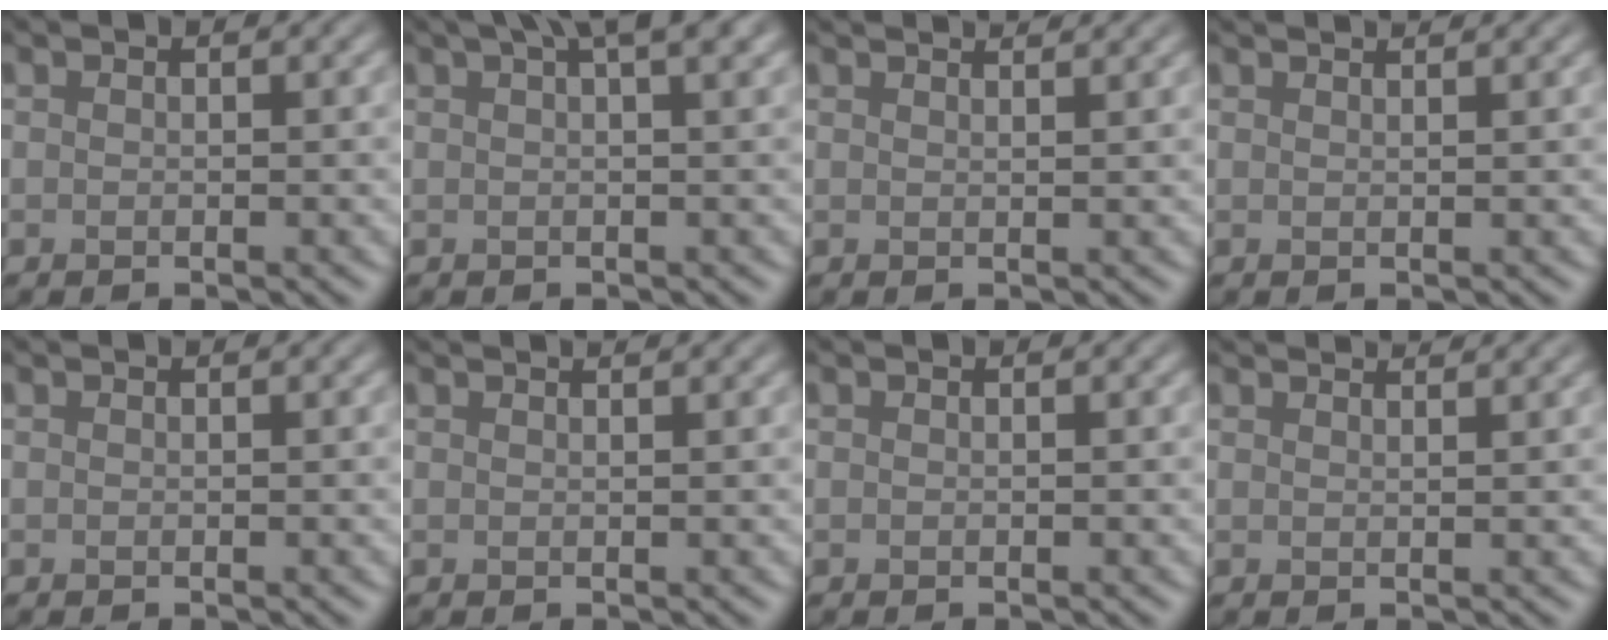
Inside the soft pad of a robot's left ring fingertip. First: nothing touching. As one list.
[{"total": 4.5, "force": [2.7, 0.8, 3.5], "torque": [-0.043, 0.015, 0.028]}, {"total": 3.2, "force": [2.7, 0.9, 1.4], "torque": [0.000, 0.013, 0.007]}, {"total": 2.9, "force": [2.4, 1.0, 1.4], "torque": [-0.001, 0.011, 0.001]}, {"total": 0.0}, {"total": 2.1, "force": [1.7, 0.7, 1.0], "torque": [-0.001, 0.003, 0.001]}, {"total": 0.0}, {"total": 3.3, "force": [3.0, 0.8, 1.3], "torque": [-0.001, 0.011, 0.014]}]